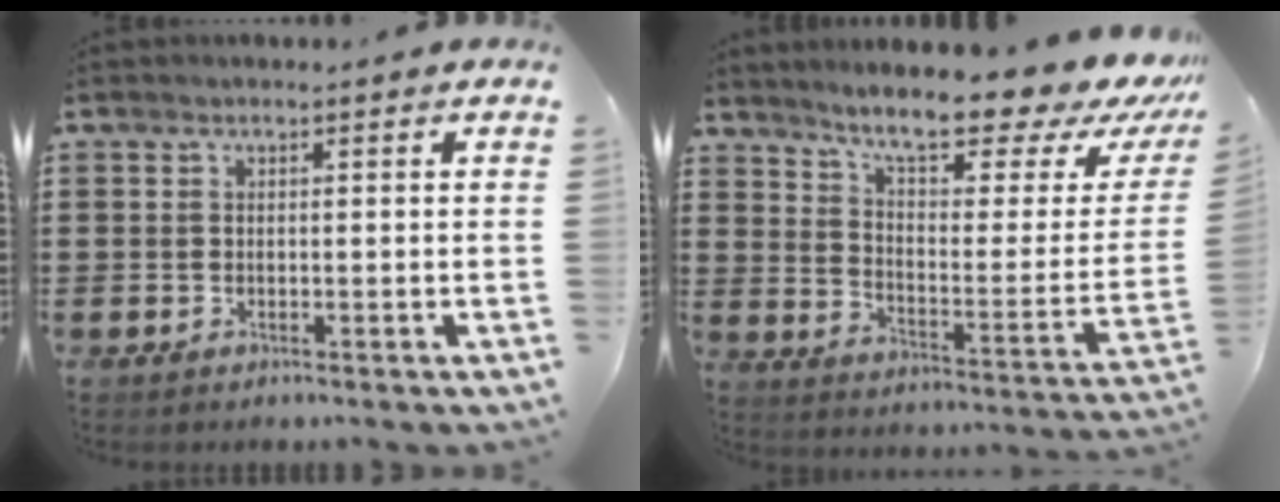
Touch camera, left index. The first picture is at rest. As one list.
[{"total": 11.0, "force": [9.2, 1.1, 6.1], "torque": [-0.121, -0.068, 0.150]}]